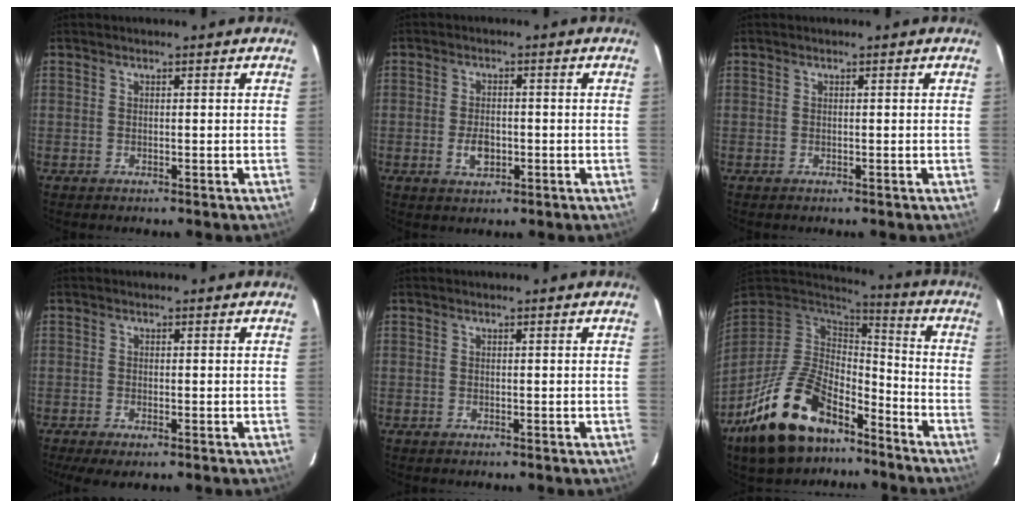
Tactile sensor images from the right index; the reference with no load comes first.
{"total": 4.3, "force": [-1.2, 2.6, 3.2], "torque": [-0.062, -0.001, -0.018]}
{"total": 0.0}
{"total": 3.7, "force": [-2.1, 1.0, 2.9], "torque": [-0.062, -0.014, -0.035]}
{"total": 0.0}
{"total": 21.4, "force": [-13.5, 10.9, 12.5], "torque": [-0.256, -0.009, -0.219]}